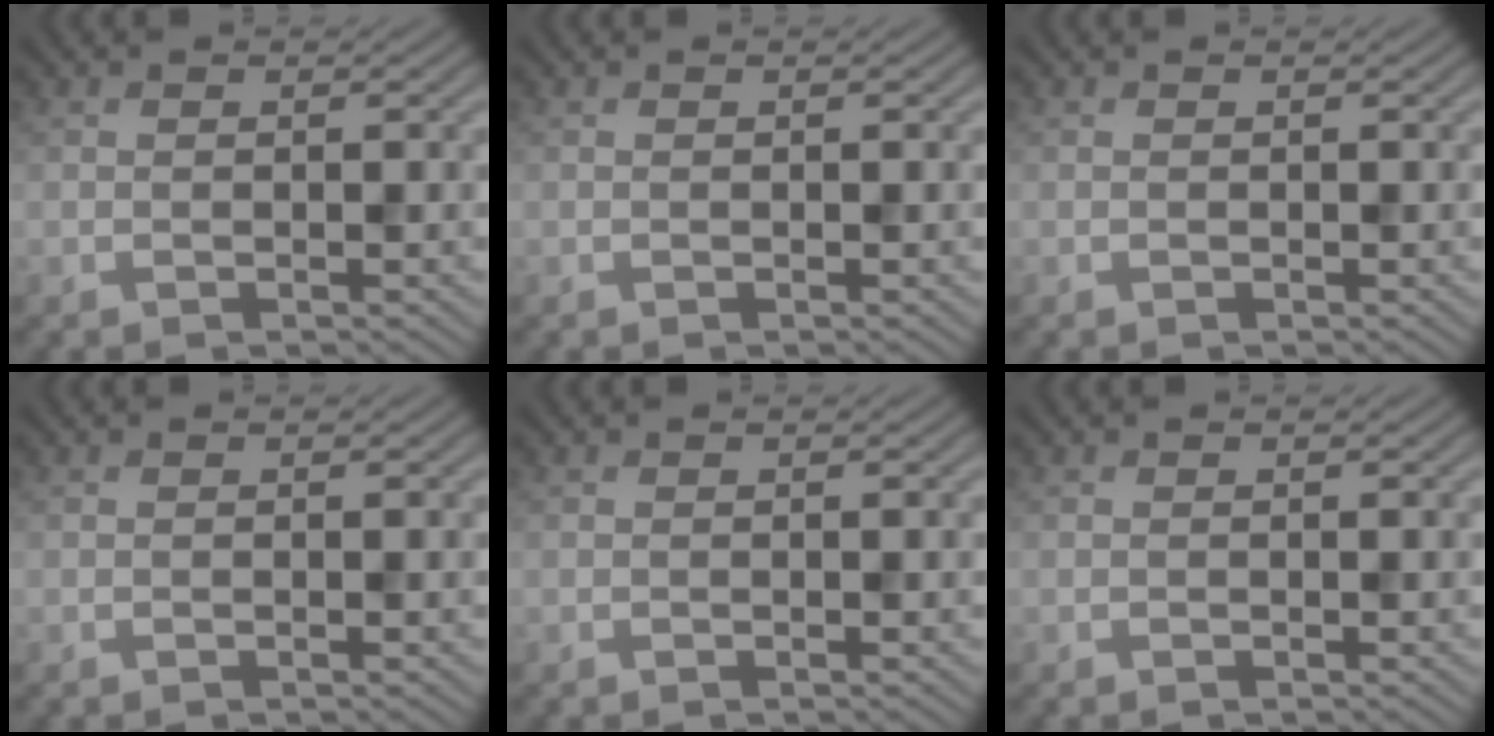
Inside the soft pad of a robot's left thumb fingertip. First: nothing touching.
{"total": 0.0}
{"total": 0.0}
{"total": 0.0}
{"total": 0.0}
{"total": 0.0}